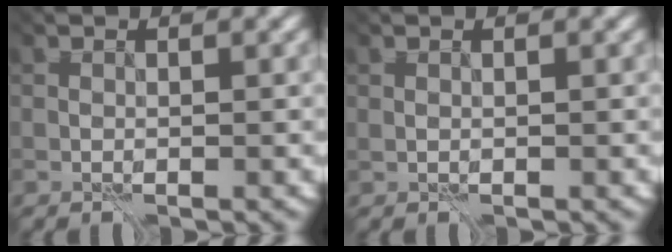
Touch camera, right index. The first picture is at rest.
{"total": 0.6, "force": [0.4, 0.3, 0.3], "torque": [-0.008, 0.003, 0.009]}